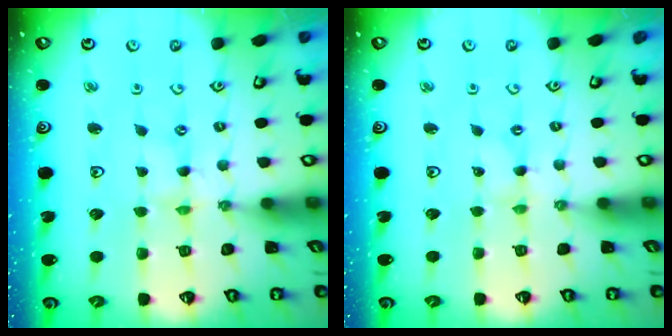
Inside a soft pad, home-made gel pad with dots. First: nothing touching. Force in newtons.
{"total": 0.0}